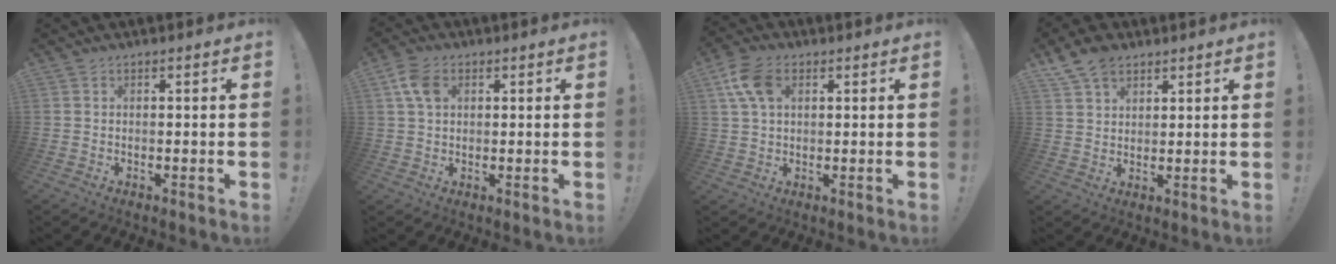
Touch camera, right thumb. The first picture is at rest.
{"total": 6.9, "force": [2.2, 4.6, 4.6], "torque": [-0.084, 0.002, 0.044]}
{"total": 10.2, "force": [3.7, 6.4, 7.0], "torque": [-0.138, 0.004, 0.073]}
{"total": 7.9, "force": [5.4, 4.7, 3.3], "torque": [-0.060, -0.019, 0.105]}